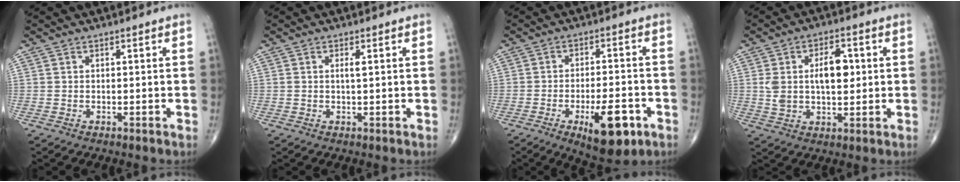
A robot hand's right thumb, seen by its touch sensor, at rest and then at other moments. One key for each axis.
{"total": 1.2, "fx": 0.3, "fy": 0.1, "fz": 1.1, "tx": -0.026, "ty": 0.000, "tz": 0.005}
{"total": 12.1, "fx": -5.3, "fy": 4.6, "fz": 9.8, "tx": -0.132, "ty": 0.017, "tz": -0.071}
{"total": 9.7, "fx": 1.5, "fy": 5.2, "fz": 8.0, "tx": -0.127, "ty": 0.007, "tz": 0.030}